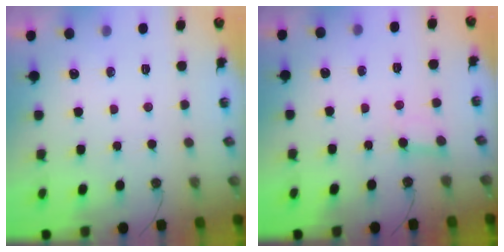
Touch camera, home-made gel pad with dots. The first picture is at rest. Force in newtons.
{"total": 2.9, "press": 2.9, "slide": 0.2}